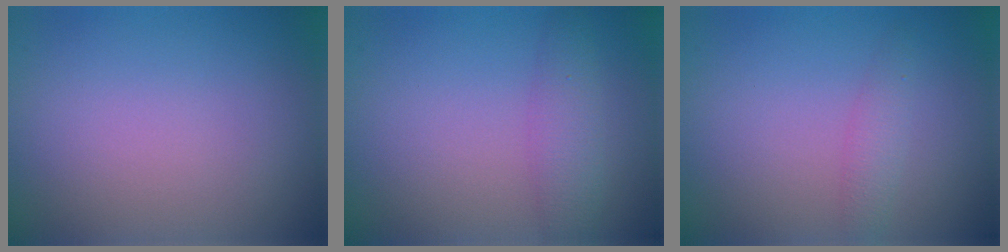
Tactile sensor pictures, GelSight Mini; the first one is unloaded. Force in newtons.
{"total": 2.8, "press": 2.8, "slide": 0.1}
{"total": 1.6, "press": 1.6, "slide": 0.0}